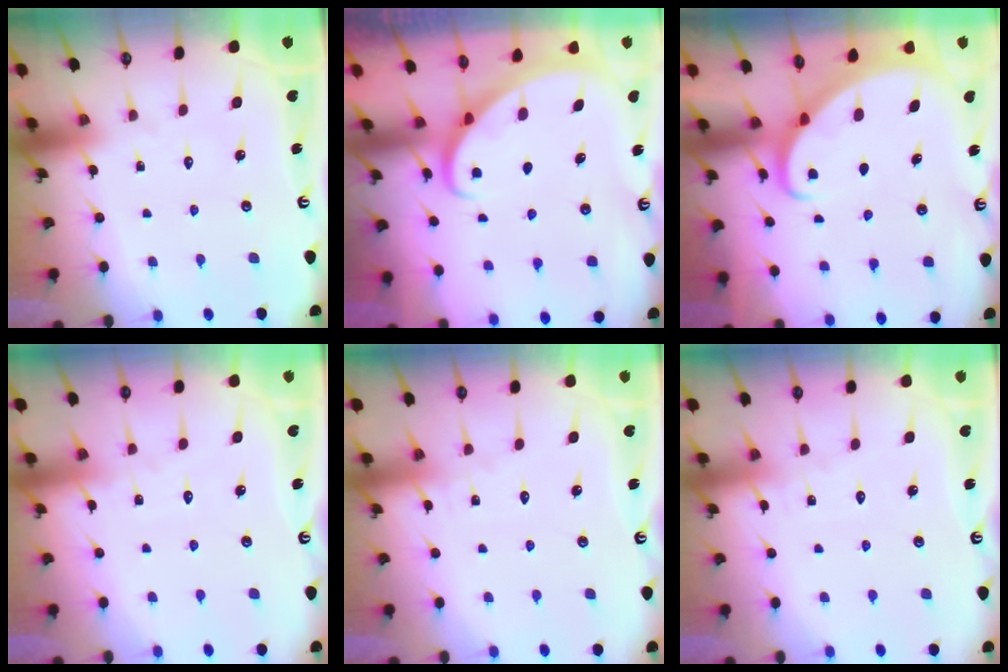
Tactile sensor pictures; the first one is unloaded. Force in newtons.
{"total": 2.8, "press": 2.8, "slide": 0.2}
{"total": 2.5, "press": 2.5, "slide": 0.3}
{"total": 2.1, "press": 2.1, "slide": 0.3}
{"total": 3.4, "press": 3.3, "slide": 0.4}
{"total": 2.9, "press": 2.8, "slide": 0.3}